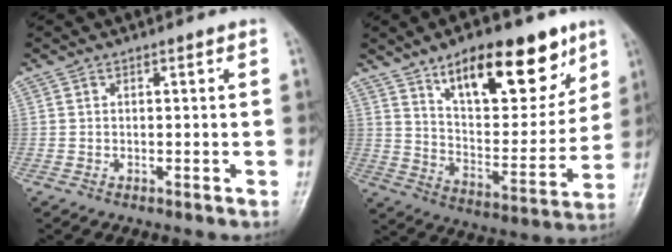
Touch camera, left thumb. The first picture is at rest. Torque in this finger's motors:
{"motor_torque": [0.66, 0.57, 1.57, -1.19, 0.12]}